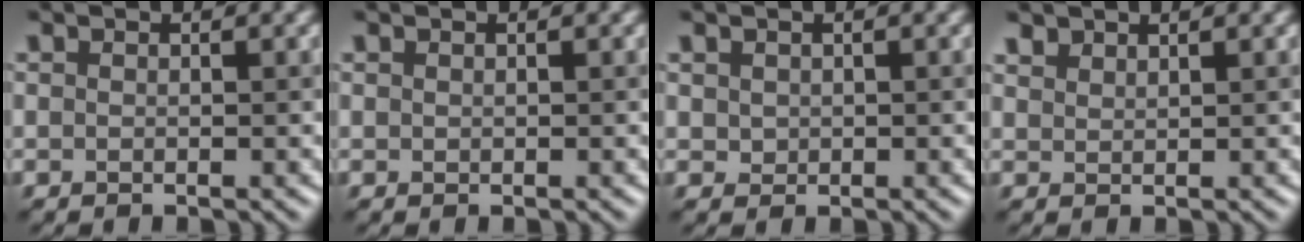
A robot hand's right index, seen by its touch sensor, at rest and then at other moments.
{"total": 0.0}
{"total": 0.8, "force": [0.2, 0.8, 0.0], "torque": [0.003, 0.003, 0.008]}
{"total": 1.2, "force": [1.2, 0.2, -0.1], "torque": [0.000, 0.008, 0.033]}